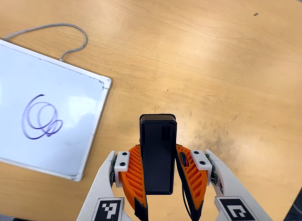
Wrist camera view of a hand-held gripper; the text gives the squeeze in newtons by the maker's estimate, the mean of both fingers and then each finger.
{"total": 4.2, "left": 2.7, "right": 5.7}